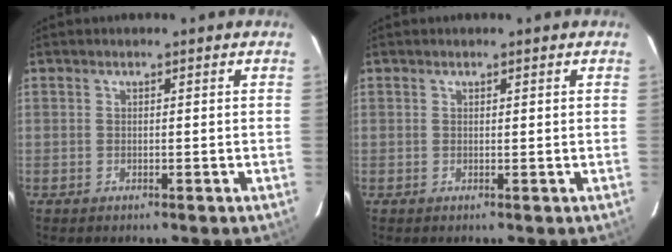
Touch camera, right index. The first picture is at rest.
{"total": 0.0}